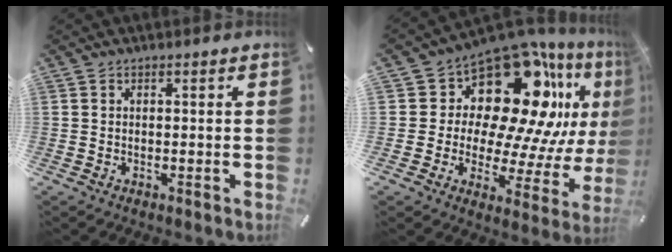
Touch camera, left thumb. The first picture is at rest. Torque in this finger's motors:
{"motor_torque": [2.56, 2.44, 0.83, 0.33, 0.09]}